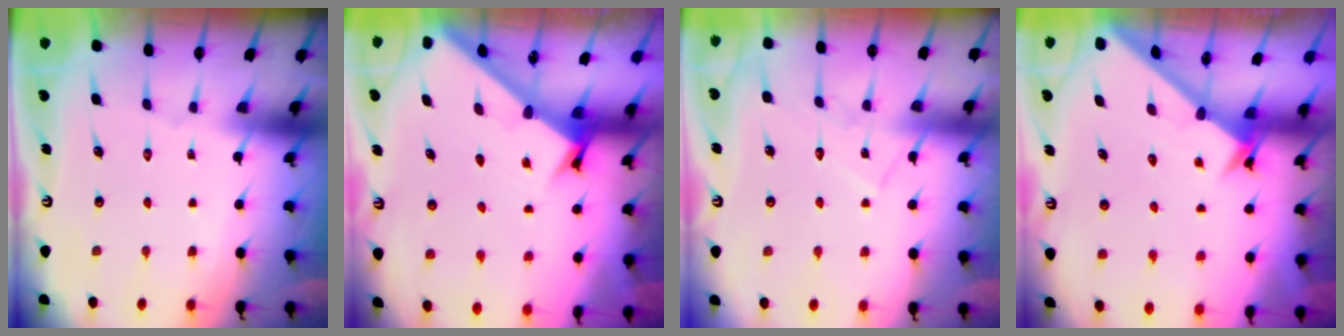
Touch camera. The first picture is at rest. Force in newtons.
{"total": 2.1, "press": 2.1, "slide": 0.2}
{"total": 8.7, "press": 8.7, "slide": 0.5}
{"total": 2.6, "press": 2.6, "slide": 0.2}